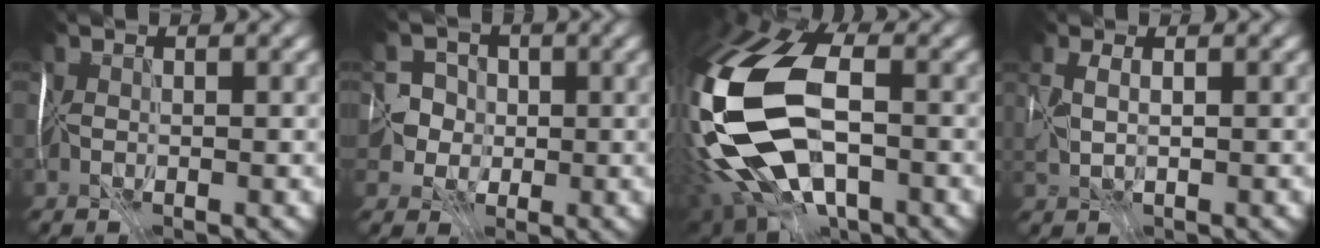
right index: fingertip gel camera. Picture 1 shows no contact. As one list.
[{"total": 3.5, "force": [-0.4, 3.5, 0.1], "torque": [0.029, 0.014, -0.025]}, {"total": 15.8, "force": [-2.1, 9.3, 12.6], "torque": [-0.274, -0.012, -0.035]}, {"total": 1.5, "force": [1.2, 0.6, 0.6], "torque": [-0.008, 0.016, 0.030]}]